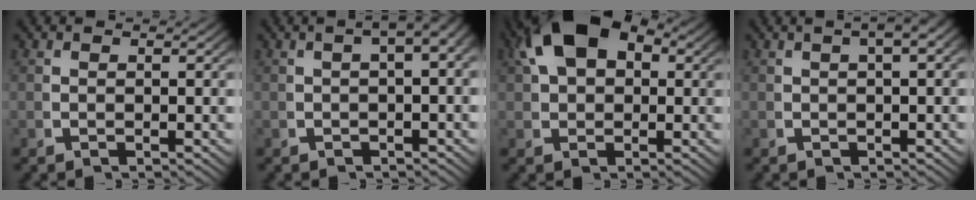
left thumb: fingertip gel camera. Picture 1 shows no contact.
{"total": 4.3, "force": [0.9, 1.8, 3.8], "torque": [-0.045, 0.027, 0.003]}
{"total": 8.4, "force": [2.9, 5.2, 5.9], "torque": [-0.123, 0.000, 0.055]}
{"total": 3.5, "force": [1.1, 1.1, 3.2], "torque": [-0.037, 0.022, 0.010]}